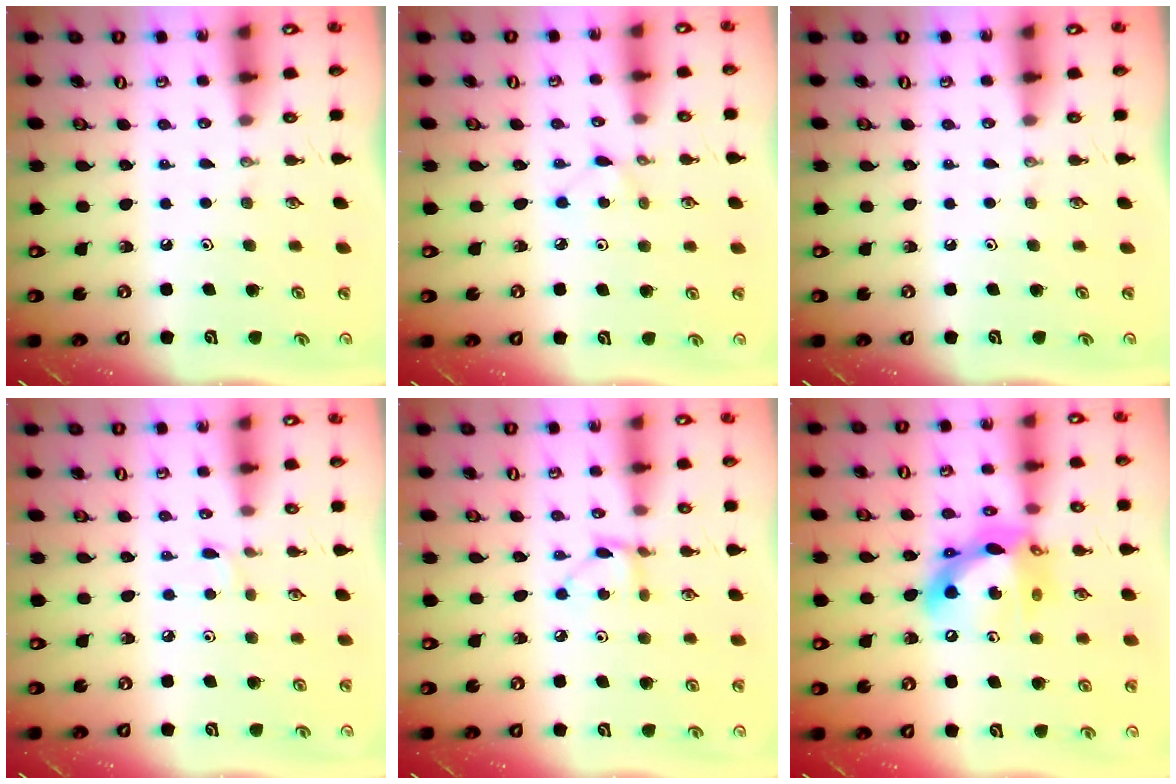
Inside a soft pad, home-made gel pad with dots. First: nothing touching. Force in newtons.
{"total": 2.9, "press": 2.8, "slide": 0.4}
{"total": 0.0}
{"total": 2.2, "press": 2.2, "slide": 0.3}
{"total": 4.8, "press": 4.7, "slide": 0.5}
{"total": 14.6, "press": 14.6, "slide": 1.6}